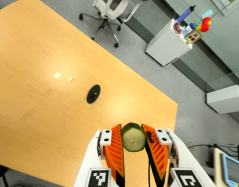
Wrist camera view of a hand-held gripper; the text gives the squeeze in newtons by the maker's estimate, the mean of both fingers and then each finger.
{"total": 9.2, "left": 8.7, "right": 9.8}